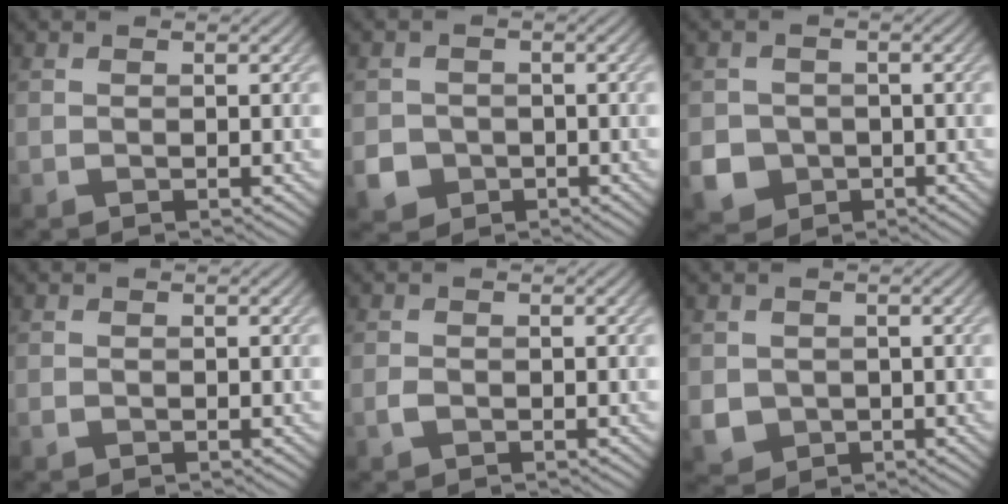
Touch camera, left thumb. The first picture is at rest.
{"total": 3.9, "force": [-1.5, 3.4, 1.1], "torque": [-0.025, -0.008, -0.035]}
{"total": 5.5, "force": [-1.8, 4.9, 1.5], "torque": [-0.040, -0.016, -0.047]}
{"total": 0.0}
{"total": 0.9, "force": [-0.4, 0.5, 0.6], "torque": [-0.016, 0.000, -0.010]}
{"total": 2.9, "force": [0.0, 2.7, 0.9], "torque": [-0.034, -0.013, 0.000]}